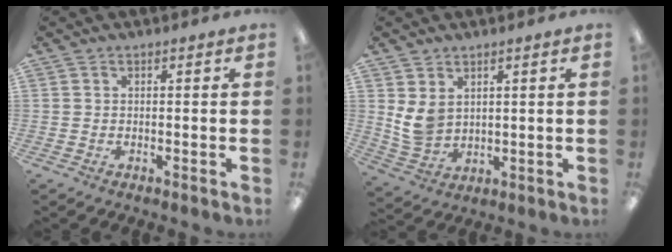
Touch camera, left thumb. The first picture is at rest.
{"total": 6.1, "force": [2.7, 4.3, 3.4], "torque": [-0.077, -0.012, 0.051]}